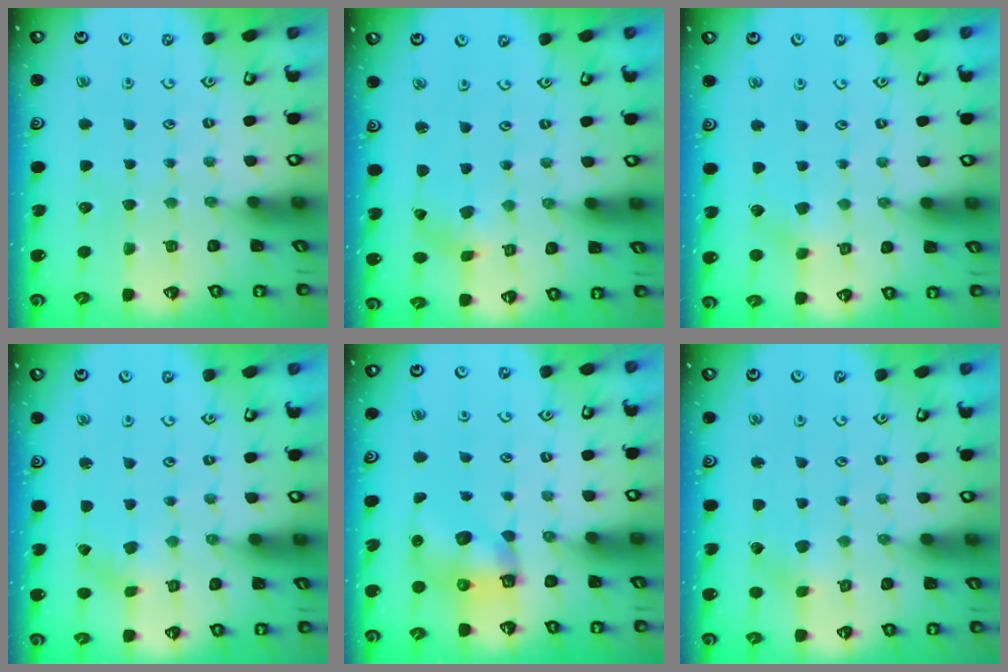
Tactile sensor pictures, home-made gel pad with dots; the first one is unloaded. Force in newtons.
{"total": 2.2, "press": 2.1, "slide": 0.6}
{"total": 3.4, "press": 3.4, "slide": 0.3}
{"total": 0.8, "press": 0.8, "slide": 0.1}
{"total": 7.9, "press": 7.8, "slide": 0.9}
{"total": 2.0, "press": 2.0, "slide": 0.1}